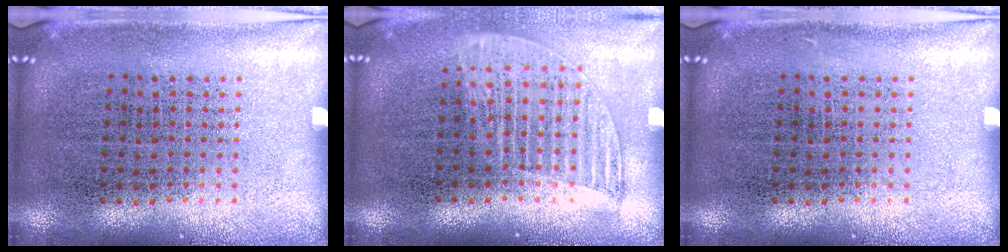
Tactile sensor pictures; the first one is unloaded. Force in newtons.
{"total": 1.2, "press": 1.1, "slide": 0.5}
{"total": 0.0}